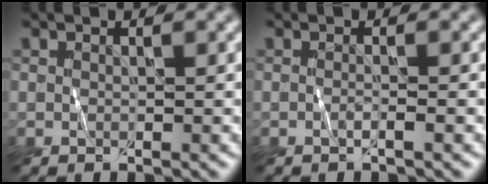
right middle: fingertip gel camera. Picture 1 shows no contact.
{"total": 0.9, "force": [-0.5, 0.1, 0.7], "torque": [-0.008, 0.001, -0.011]}